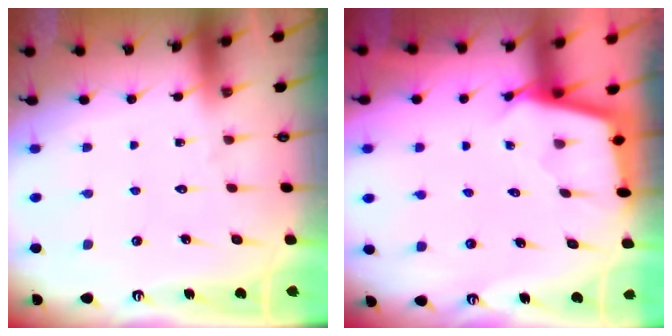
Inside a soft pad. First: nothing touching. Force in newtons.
{"total": 2.5, "press": 2.5, "slide": 0.2}